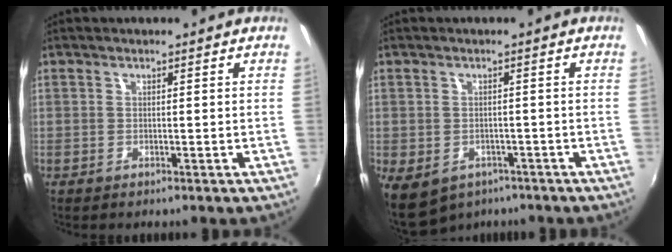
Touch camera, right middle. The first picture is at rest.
{"total": 7.2, "force": [-4.6, 4.6, 3.0], "torque": [-0.068, -0.027, -0.059]}